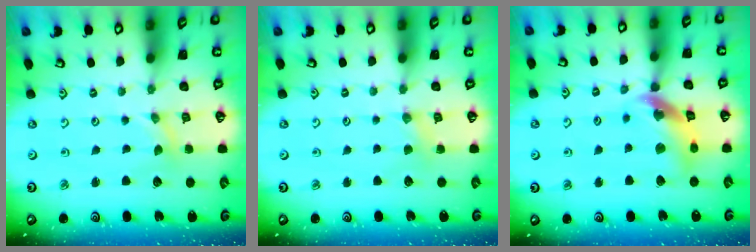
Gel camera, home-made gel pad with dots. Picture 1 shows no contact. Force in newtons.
{"total": 2.8, "press": 2.7, "slide": 0.5}
{"total": 14.1, "press": 14.0, "slide": 1.7}